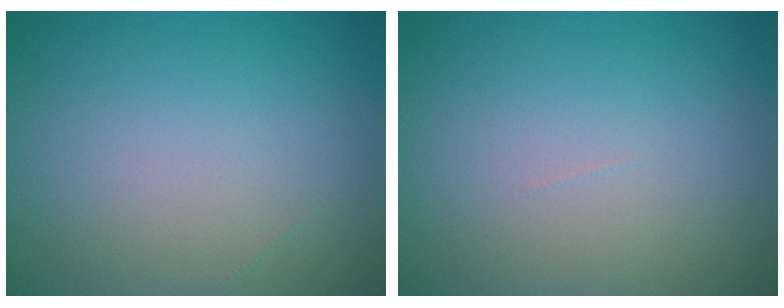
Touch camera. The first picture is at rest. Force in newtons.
{"total": 0.0}